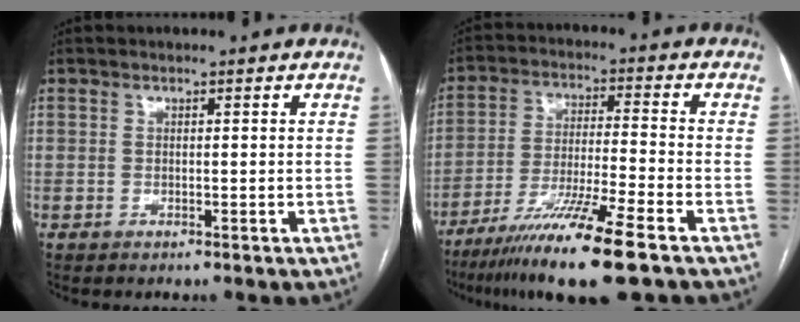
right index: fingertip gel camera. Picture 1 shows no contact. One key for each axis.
{"total": 13.9, "fx": -9.2, "fy": -0.8, "fz": 10.4, "tx": -0.200, "ty": -0.041, "tz": -0.162}